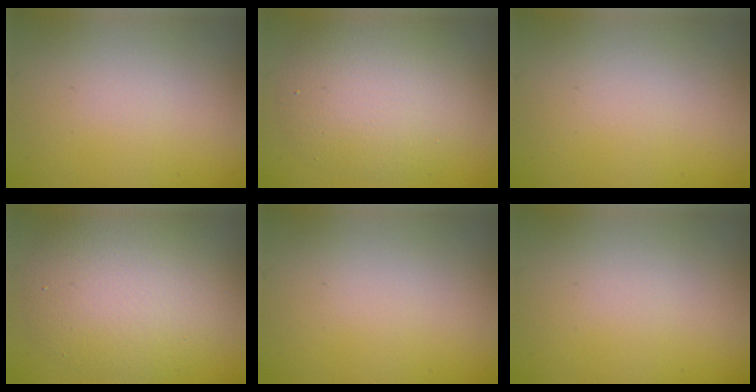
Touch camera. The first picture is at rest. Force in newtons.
{"total": 6.0, "press": 6.0, "slide": 0.5}
{"total": 0.0}
{"total": 8.0, "press": 8.0, "slide": 0.4}
{"total": 0.0}
{"total": 0.0}